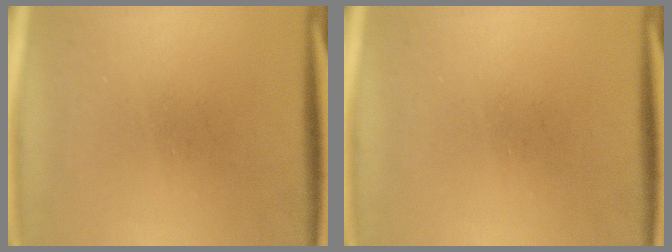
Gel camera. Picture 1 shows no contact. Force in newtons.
{"total": 0.0}